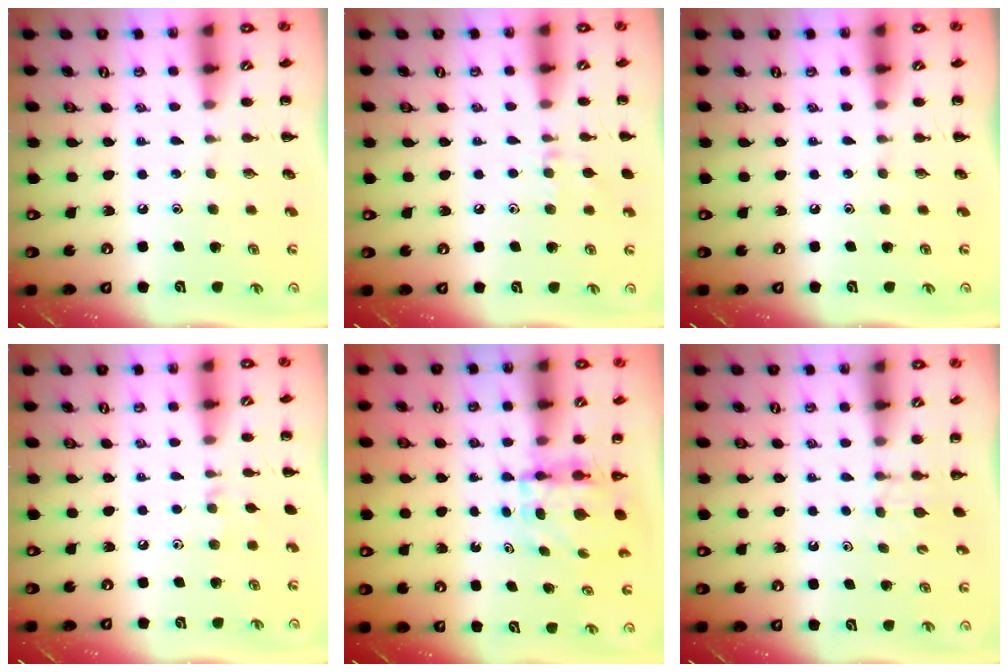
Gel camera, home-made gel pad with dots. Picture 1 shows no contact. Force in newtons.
{"total": 6.4, "press": 6.1, "slide": 2.1}
{"total": 0.0}
{"total": 2.9, "press": 2.7, "slide": 1.1}
{"total": 3.9, "press": 3.8, "slide": 0.3}
{"total": 2.9, "press": 2.7, "slide": 1.1}